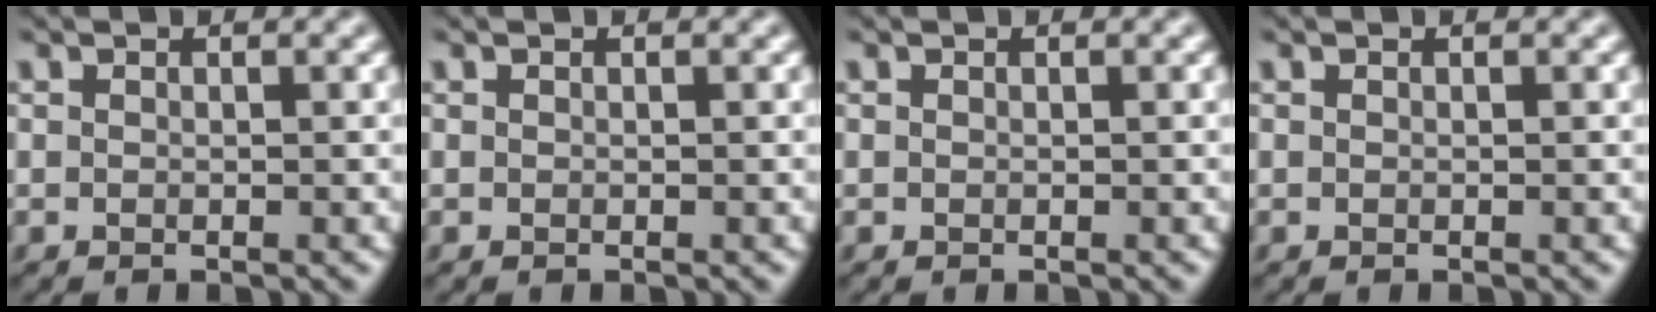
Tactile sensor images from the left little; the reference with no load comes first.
{"total": 0.0}
{"total": 0.0}
{"total": 0.0}